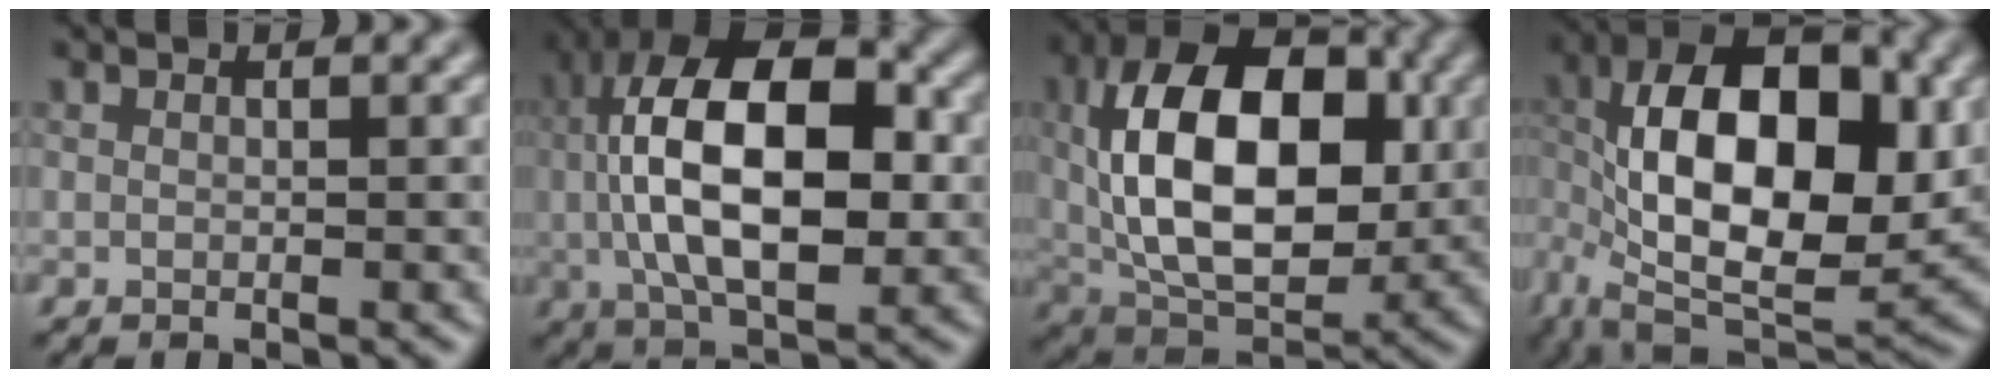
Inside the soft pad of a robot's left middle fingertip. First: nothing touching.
{"total": 13.0, "force": [0.0, 6.6, 11.2], "torque": [-0.210, 0.022, 0.010]}
{"total": 13.2, "force": [0.3, 8.1, 10.5], "torque": [-0.186, 0.016, 0.014]}
{"total": 13.9, "force": [-1.1, 7.3, 11.8], "torque": [-0.188, 0.017, -0.018]}